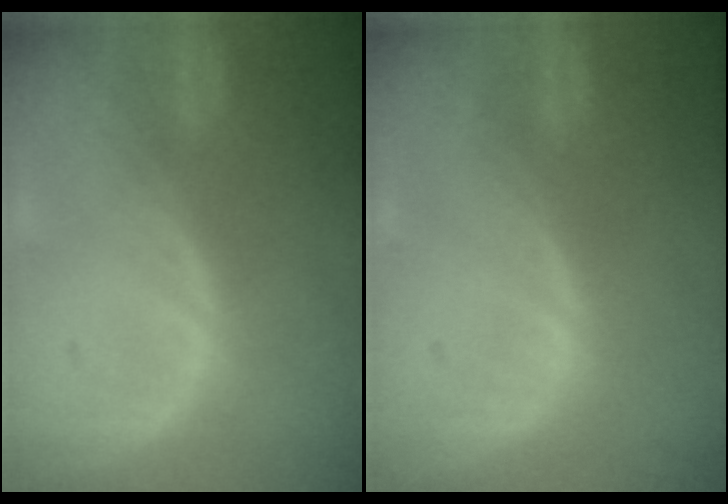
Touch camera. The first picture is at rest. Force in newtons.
{"total": 0.0}